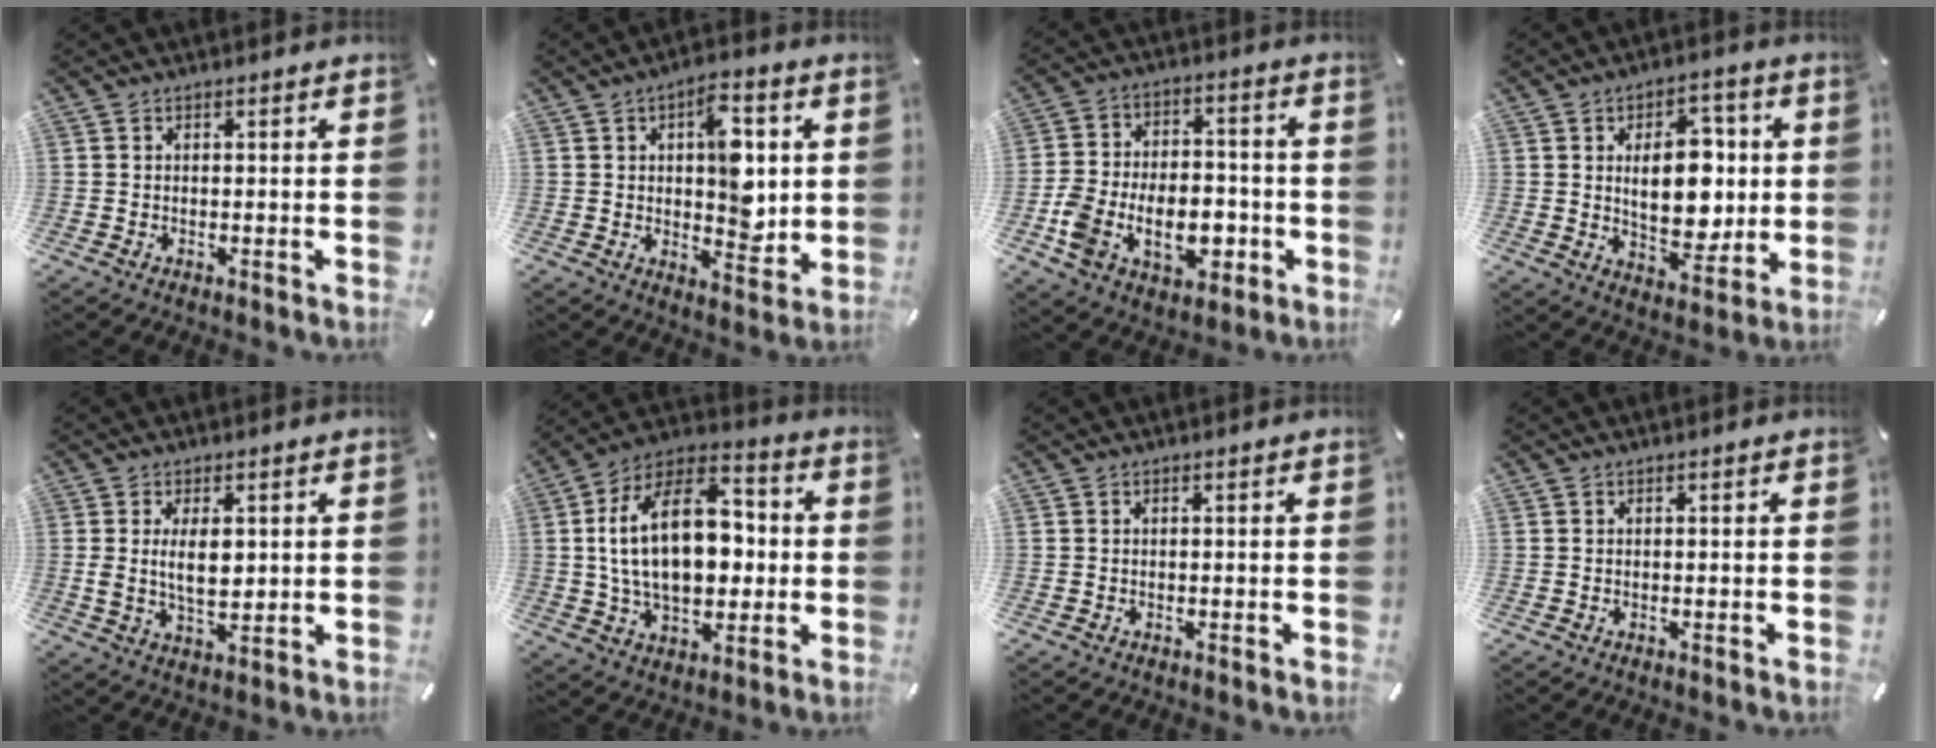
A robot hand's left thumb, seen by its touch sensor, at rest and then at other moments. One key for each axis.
{"total": 12.7, "fx": 2.0, "fy": 7.5, "fz": 10.0, "tx": -0.113, "ty": -0.006, "tz": 0.033}
{"total": 14.9, "fx": -4.9, "fy": 10.3, "fz": 9.6, "tx": -0.192, "ty": 0.016, "tz": -0.088}
{"total": 14.4, "fx": 1.8, "fy": 9.3, "fz": 10.8, "tx": -0.157, "ty": -0.003, "tz": 0.028}
{"total": 7.6, "fx": 1.4, "fy": 3.7, "fz": 6.4, "tx": -0.117, "ty": -0.009, "tz": 0.016}
{"total": 22.6, "fx": 1.2, "fy": 14.2, "fz": 17.6, "tx": -0.319, "ty": 0.007, "tz": 0.015}
{"total": 0.0}
{"total": 0.0}